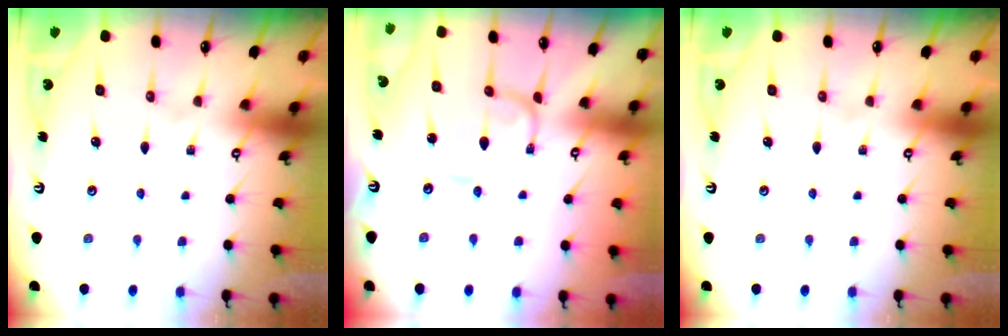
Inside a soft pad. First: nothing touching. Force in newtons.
{"total": 1.8, "press": 1.8, "slide": 0.1}
{"total": 0.0}